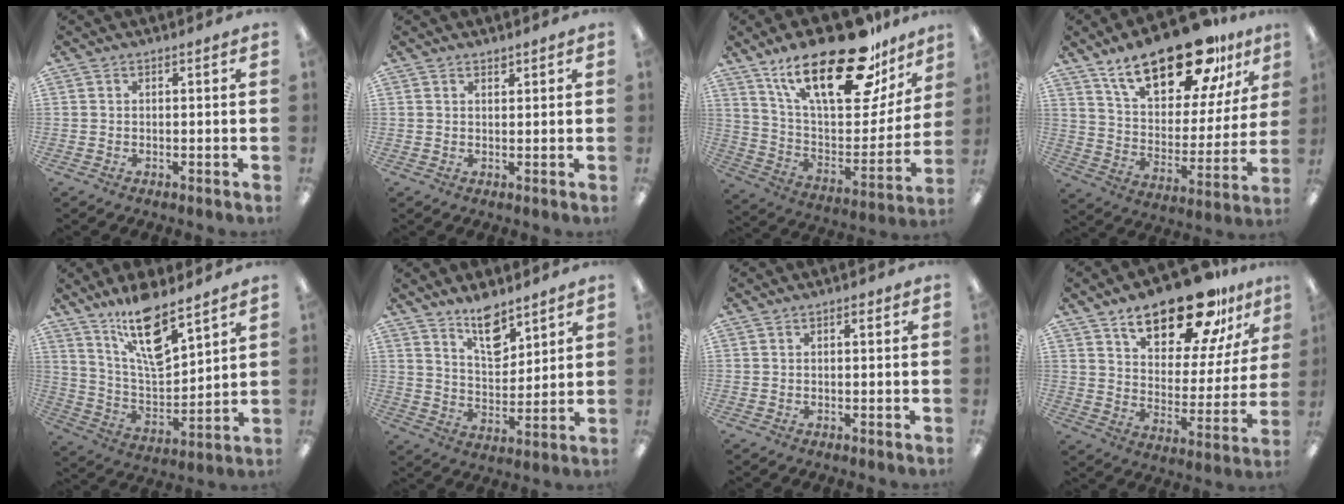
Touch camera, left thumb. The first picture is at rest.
{"total": 1.2, "force": [1.2, 0.4, 0.1], "torque": [-0.003, -0.002, 0.023]}
{"total": 28.6, "force": [18.9, 11.0, 18.6], "torque": [-0.285, -0.113, 0.321]}
{"total": 24.2, "force": [16.7, 10.1, 14.4], "torque": [-0.230, -0.092, 0.284]}
{"total": 16.1, "force": [11.5, 5.1, 10.0], "torque": [-0.182, -0.061, 0.198]}
{"total": 10.7, "force": [8.2, 4.7, 5.0], "torque": [-0.066, -0.052, 0.144]}
{"total": 1.2, "force": [0.7, 0.6, 0.8], "torque": [-0.009, 0.000, 0.009]}
{"total": 20.9, "force": [15.0, 8.3, 12.0], "torque": [-0.188, -0.084, 0.253]}